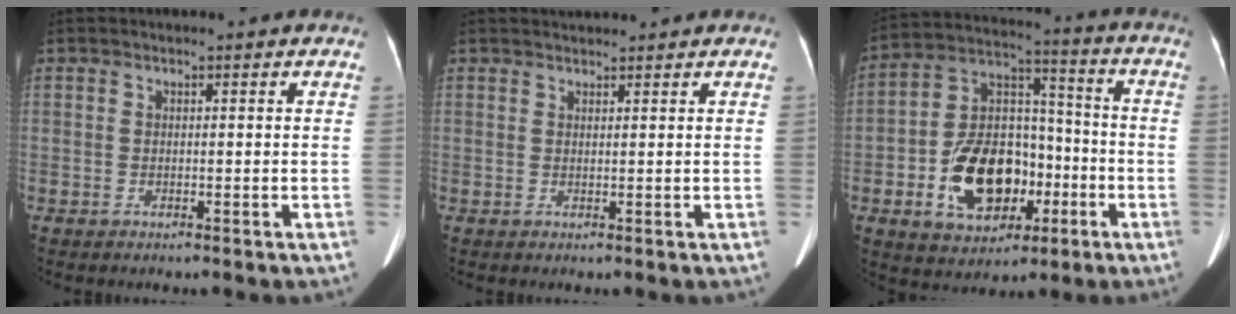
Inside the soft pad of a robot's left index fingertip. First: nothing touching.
{"total": 1.8, "force": [1.8, 0.0, 0.2], "torque": [-0.004, 0.023, 0.035]}
{"total": 15.5, "force": [-5.0, 9.7, 11.1], "torque": [-0.222, 0.025, -0.073]}